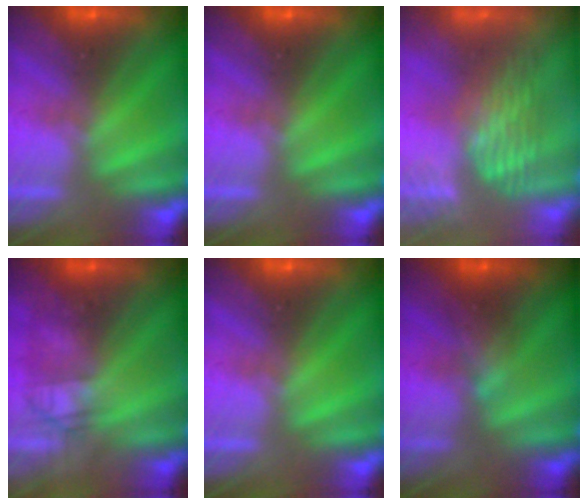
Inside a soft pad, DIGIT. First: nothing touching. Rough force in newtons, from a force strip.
{"total": 0.0}
{"total": 4.6}
{"total": 2.2}
{"total": 0.0}
{"total": 2.3}